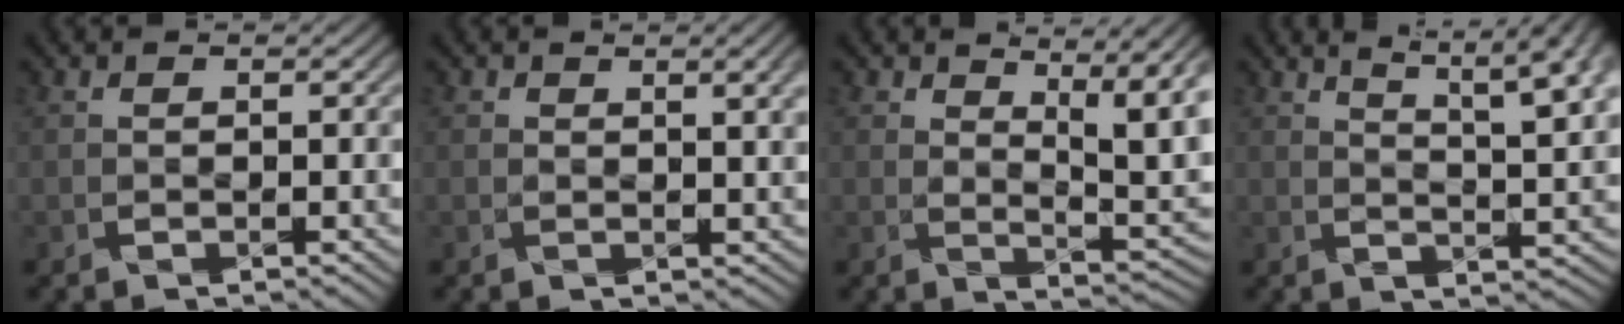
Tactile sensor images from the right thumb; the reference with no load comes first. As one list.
[{"total": 2.9, "force": [1.4, 0.9, 2.4], "torque": [-0.034, 0.002, 0.022]}, {"total": 7.4, "force": [3.6, 2.6, 5.9], "torque": [-0.100, -0.005, 0.060]}, {"total": 12.1, "force": [7.3, 3.6, 9.0], "torque": [-0.121, 0.022, 0.089]}]